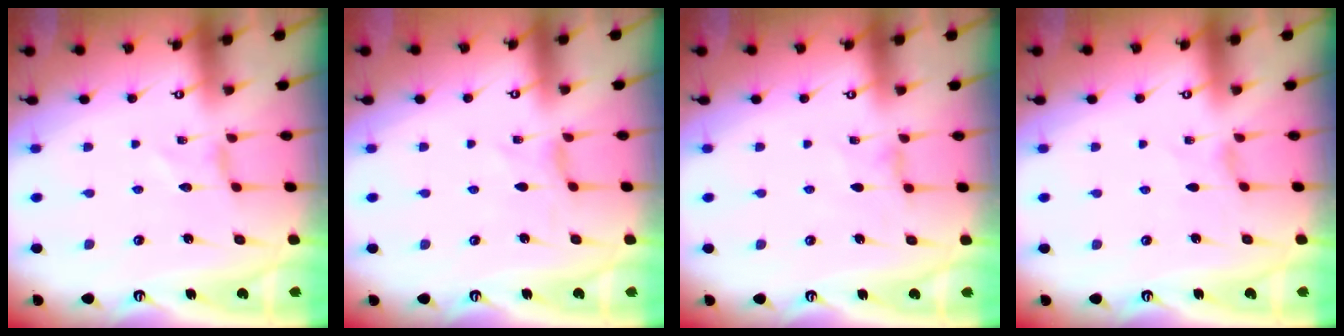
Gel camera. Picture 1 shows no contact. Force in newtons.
{"total": 0.0}
{"total": 1.4, "press": 1.4, "slide": 0.4}
{"total": 0.6, "press": 0.6, "slide": 0.2}